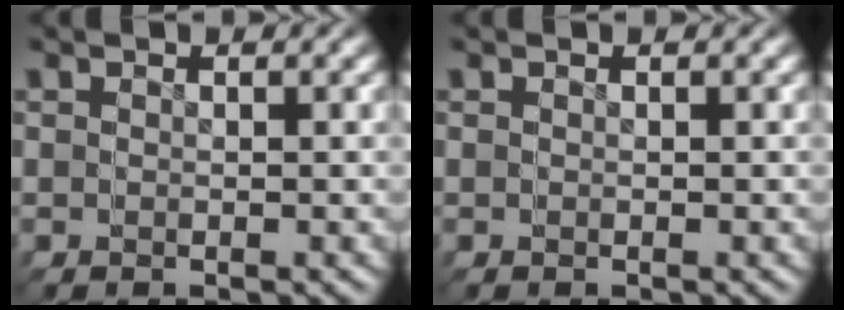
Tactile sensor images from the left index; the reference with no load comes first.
{"total": 0.0}